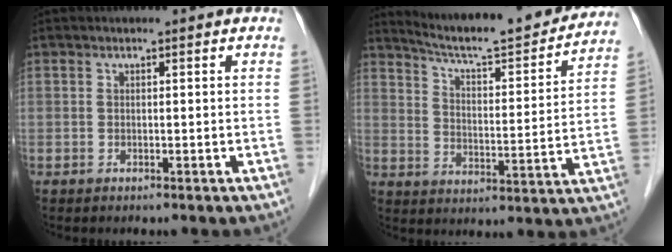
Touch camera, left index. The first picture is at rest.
{"total": 18.1, "force": [17.1, 1.6, 5.9], "torque": [-0.093, -0.021, 0.233]}